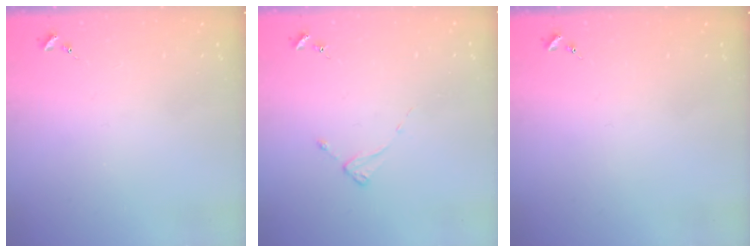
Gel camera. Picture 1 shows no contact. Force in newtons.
{"total": 2.0, "press": 2.0, "slide": 0.3}
{"total": 0.0}